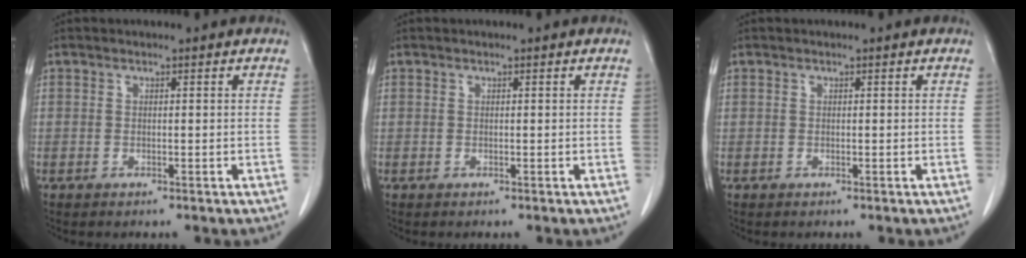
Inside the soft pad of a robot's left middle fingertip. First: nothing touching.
{"total": 0.0}
{"total": 0.0}